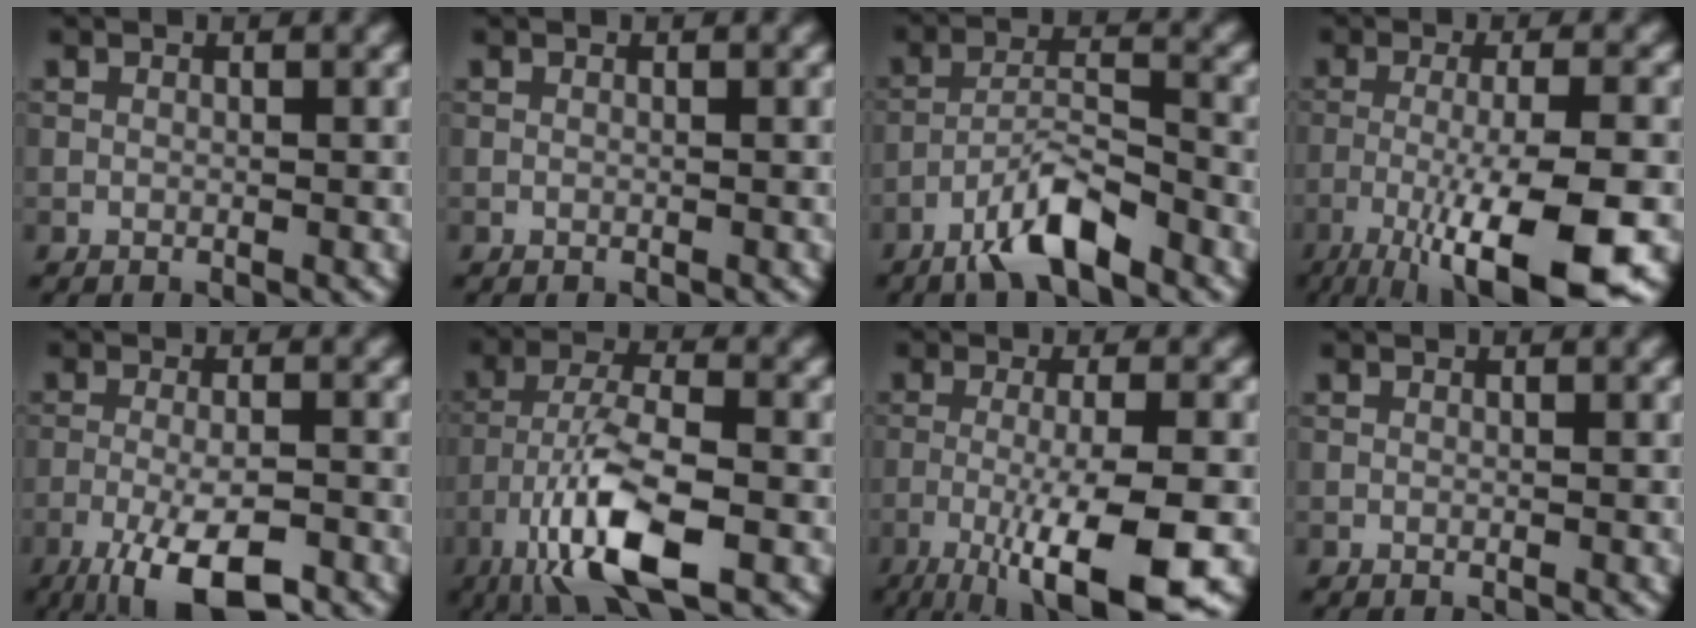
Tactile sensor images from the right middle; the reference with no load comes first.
{"total": 0.0}
{"total": 5.8, "force": [-4.1, 1.2, 4.0], "torque": [-0.072, 0.006, -0.082]}
{"total": 10.7, "force": [-4.9, 2.2, 9.3], "torque": [-0.145, -0.006, -0.083]}
{"total": 7.7, "force": [-4.6, 2.1, 5.7], "torque": [-0.105, -0.006, -0.082]}
{"total": 9.8, "force": [-5.0, 2.9, 8.0], "torque": [-0.149, 0.002, -0.097]}
{"total": 9.7, "force": [-4.0, 1.9, 8.6], "torque": [-0.132, -0.004, -0.068]}
{"total": 0.0}